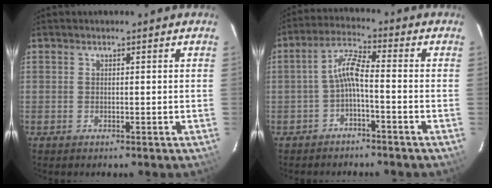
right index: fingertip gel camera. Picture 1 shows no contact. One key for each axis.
{"total": 4.9, "fx": -2.1, "fy": 0.7, "fz": 4.4, "tx": -0.105, "ty": 0.016, "tz": -0.038}